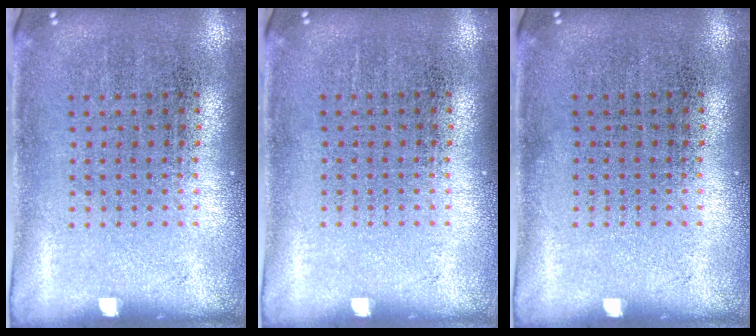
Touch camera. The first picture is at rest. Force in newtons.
{"total": 0.0}
{"total": 0.0}